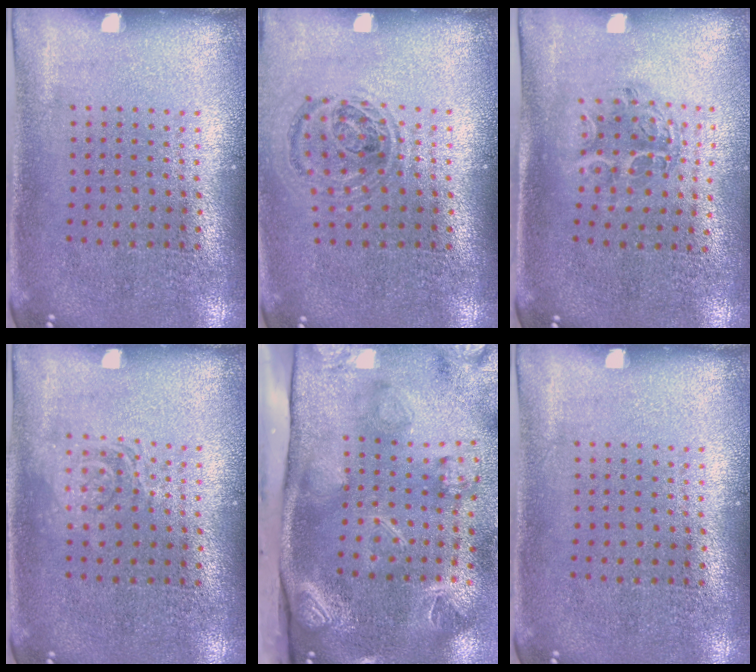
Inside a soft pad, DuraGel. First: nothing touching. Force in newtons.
{"total": 0.9, "press": 0.9, "slide": 0.2}
{"total": 1.1, "press": 1.1, "slide": 0.2}
{"total": 1.9, "press": 1.9, "slide": 0.3}
{"total": 4.5, "press": 3.2, "slide": 3.2}
{"total": 0.0}